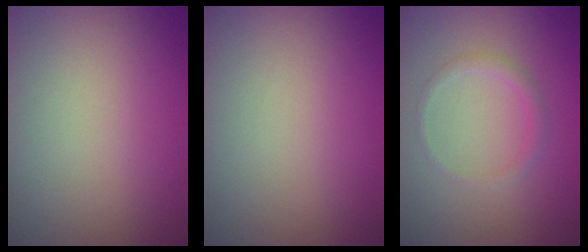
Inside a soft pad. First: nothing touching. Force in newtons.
{"total": 0.0}
{"total": 1.3, "press": 1.3, "slide": 0.1}